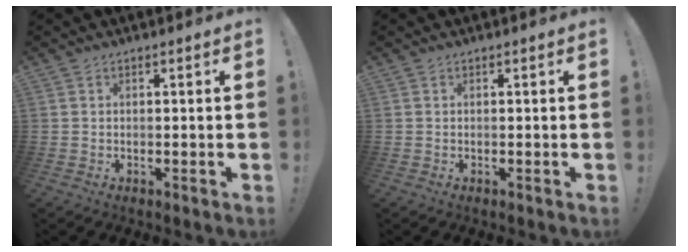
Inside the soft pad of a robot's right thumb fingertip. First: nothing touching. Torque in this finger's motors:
{"motor_torque": [0.00, 0.00, -0.14, 0.14, 0.00]}